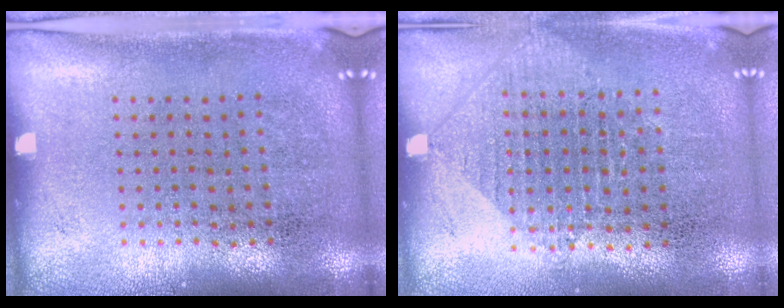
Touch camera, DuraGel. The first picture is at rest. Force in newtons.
{"total": 0.9, "press": 0.9, "slide": 0.2}